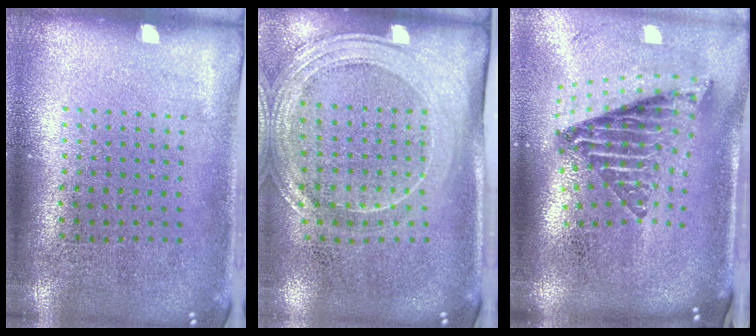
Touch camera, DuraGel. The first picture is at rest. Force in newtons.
{"total": 2.1, "press": 1.8, "slide": 1.1}
{"total": 2.6, "press": 1.6, "slide": 2.1}